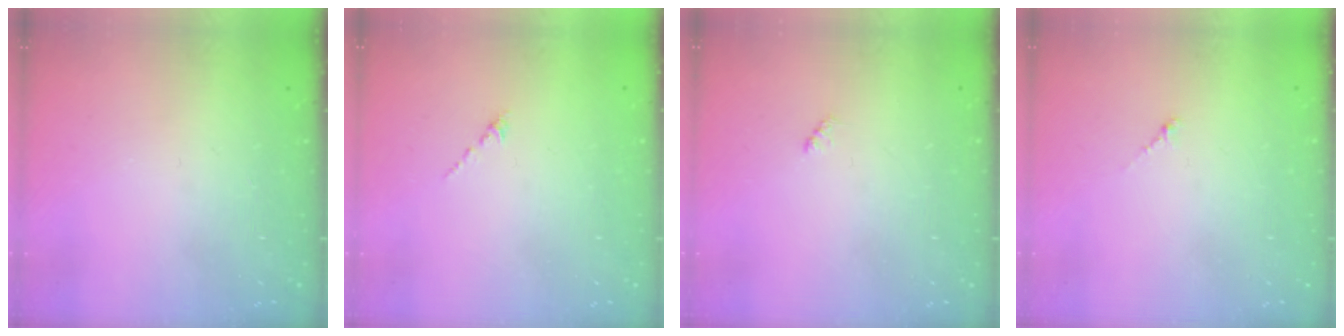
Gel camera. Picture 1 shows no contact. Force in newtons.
{"total": 0.0}
{"total": 1.9, "press": 1.9, "slide": 0.4}
{"total": 0.8, "press": 0.6, "slide": 0.4}